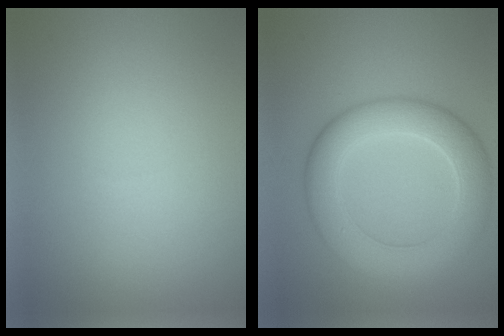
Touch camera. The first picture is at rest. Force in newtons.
{"total": 7.4, "press": 7.3, "slide": 0.5}